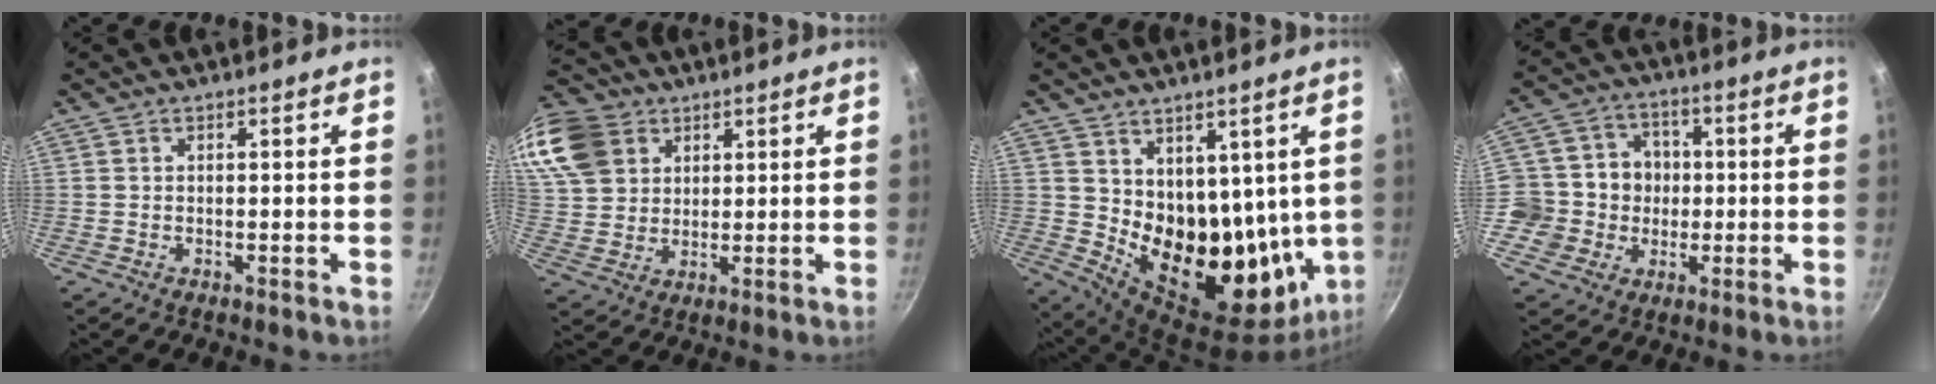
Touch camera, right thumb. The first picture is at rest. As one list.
[{"total": 18.8, "force": [8.5, 14.6, 8.2], "torque": [-0.194, 0.016, 0.170]}, {"total": 17.7, "force": [5.3, 11.5, 12.4], "torque": [-0.131, -0.064, 0.109]}, {"total": 10.8, "force": [-0.8, 10.3, 3.1], "torque": [-0.014, 0.023, -0.028]}]